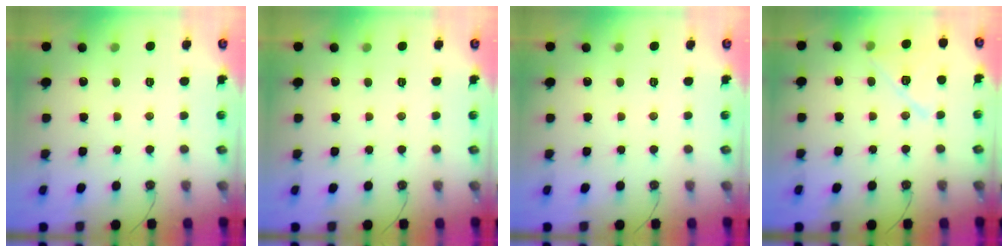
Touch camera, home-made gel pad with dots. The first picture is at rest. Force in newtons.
{"total": 0.0}
{"total": 0.0}
{"total": 11.9, "press": 11.9, "slide": 0.6}